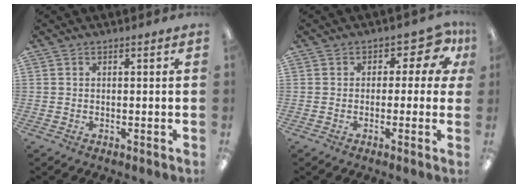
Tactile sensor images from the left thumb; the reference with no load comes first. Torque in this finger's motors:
{"motor_torque": [-0.03, 0.37, 0.01, -0.16, -0.03]}